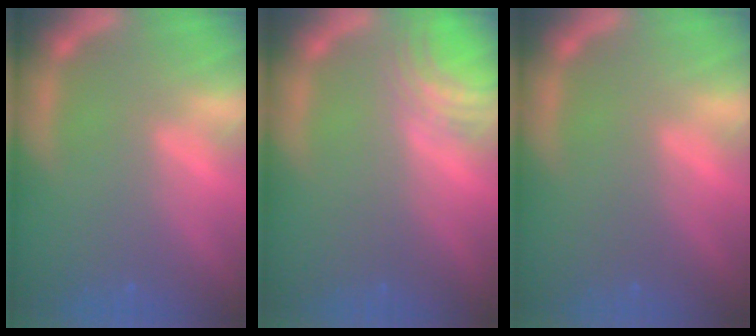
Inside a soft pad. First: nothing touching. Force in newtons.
{"total": 3.4}
{"total": 0.0}